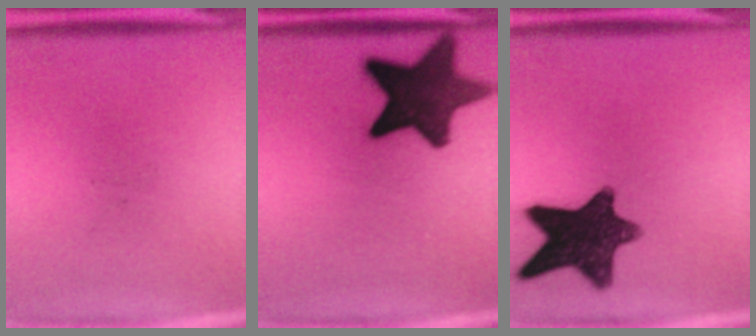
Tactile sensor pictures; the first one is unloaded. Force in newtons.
{"total": 15.0}
{"total": 13.4}